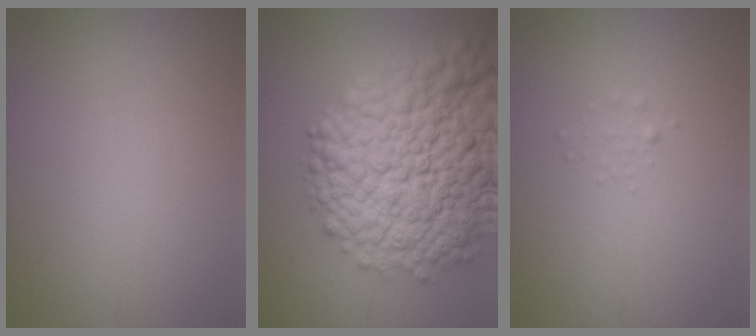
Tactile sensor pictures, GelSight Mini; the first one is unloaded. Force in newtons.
{"total": 15.8, "press": 15.8, "slide": 0.7}
{"total": 0.7, "press": 0.7, "slide": 0.0}